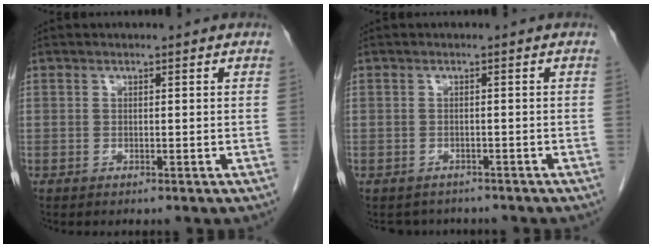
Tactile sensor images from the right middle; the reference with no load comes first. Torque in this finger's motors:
{"motor_torque": [0.02, -0.01, 0.01, 0.04]}